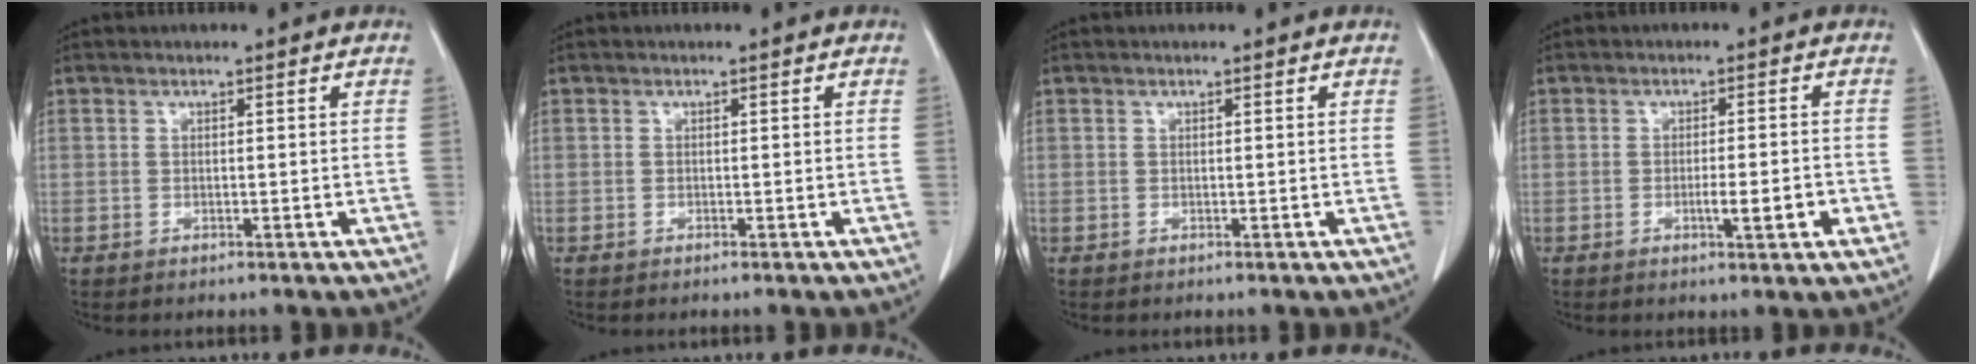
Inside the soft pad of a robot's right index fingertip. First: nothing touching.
{"total": 0.0}
{"total": 0.0}
{"total": 4.3, "force": [-1.3, 0.5, 4.1], "torque": [-0.064, -0.003, -0.018]}